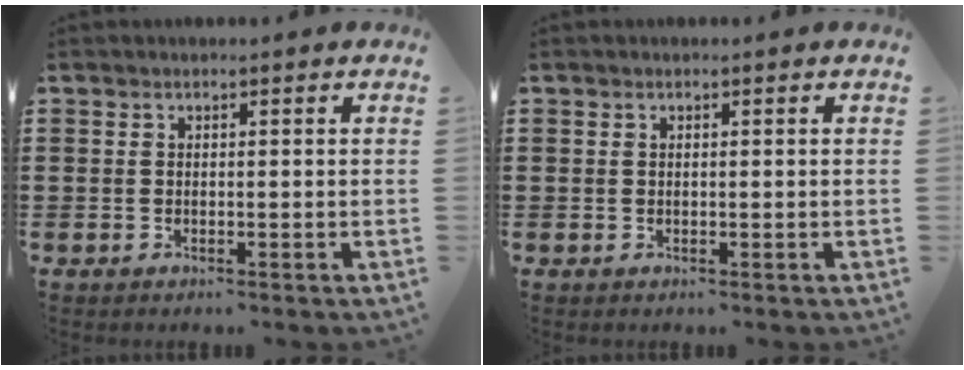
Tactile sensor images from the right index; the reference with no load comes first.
{"total": 0.0}